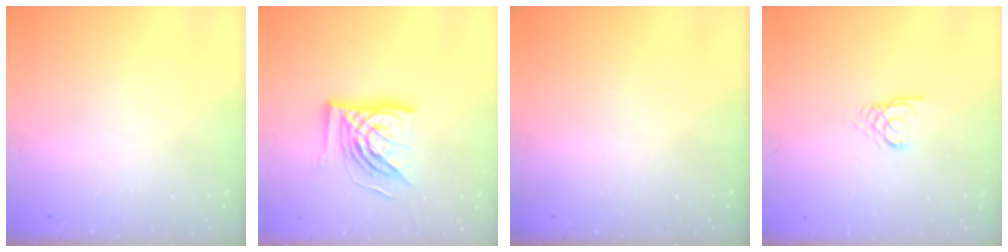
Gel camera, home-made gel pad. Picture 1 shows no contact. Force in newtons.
{"total": 15.9, "press": 15.8, "slide": 1.9}
{"total": 0.0}
{"total": 2.7, "press": 2.7, "slide": 0.1}